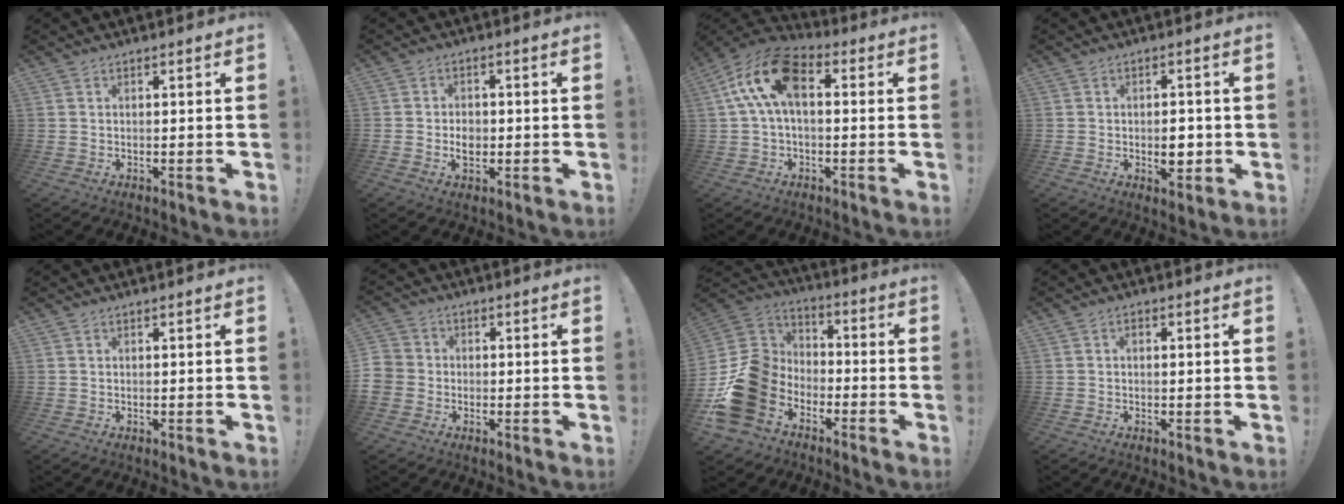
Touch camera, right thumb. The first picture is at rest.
{"total": 4.1, "force": [-1.1, 3.2, 2.4], "torque": [-0.025, -0.003, -0.024]}
{"total": 14.5, "force": [3.4, 7.9, 11.7], "torque": [-0.229, -0.001, 0.062]}
{"total": 5.1, "force": [-0.8, 3.8, 3.3], "torque": [-0.025, 0.001, -0.015]}
{"total": 0.0}
{"total": 4.9, "force": [-1.5, 4.5, 1.5], "torque": [-0.034, 0.016, -0.029]}
{"total": 20.0, "force": [-8.1, 15.1, 10.5], "torque": [-0.168, 0.044, -0.109]}
{"total": 1.1, "force": [-0.2, 0.6, 0.9], "torque": [-0.019, 0.006, -0.004]}